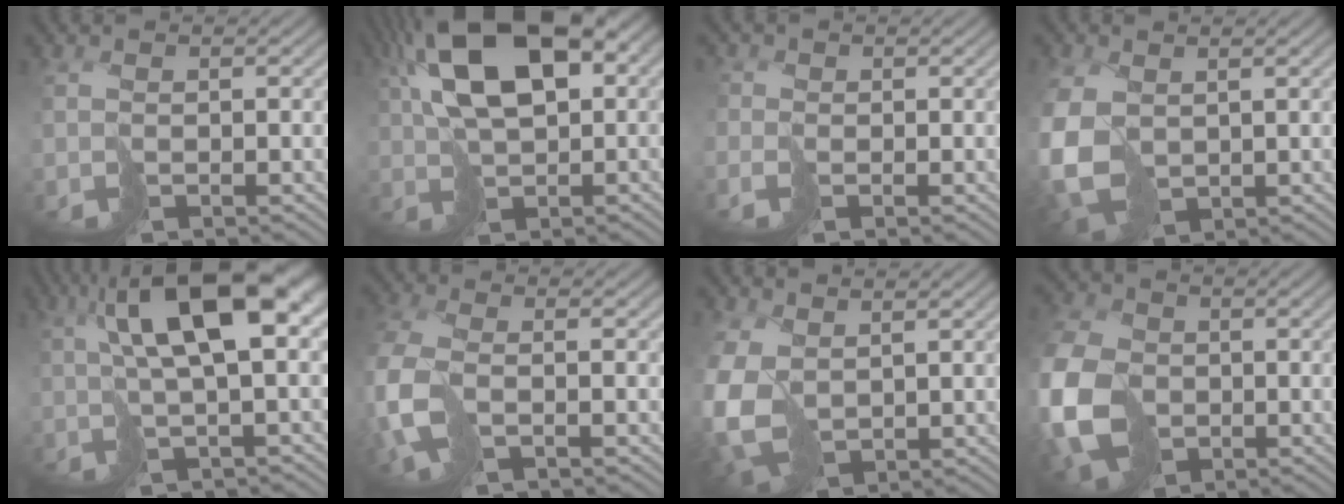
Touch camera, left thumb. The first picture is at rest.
{"total": 14.2, "force": [4.7, 6.9, 11.5], "torque": [-0.210, 0.012, 0.080]}
{"total": 2.1, "force": [-1.0, 1.7, 0.8], "torque": [-0.020, -0.003, -0.023]}
{"total": 8.7, "force": [-0.7, 6.5, 5.8], "torque": [-0.179, -0.026, -0.001]}
{"total": 12.0, "force": [2.7, 3.9, 11.0], "torque": [-0.188, 0.006, 0.053]}
{"total": 7.6, "force": [-1.5, 4.5, 6.0], "torque": [-0.192, -0.013, -0.038]}
{"total": 7.9, "force": [0.0, 5.9, 5.3], "torque": [-0.171, -0.023, 0.011]}
{"total": 14.2, "force": [-2.7, 11.0, 8.6], "torque": [-0.251, -0.043, -0.042]}